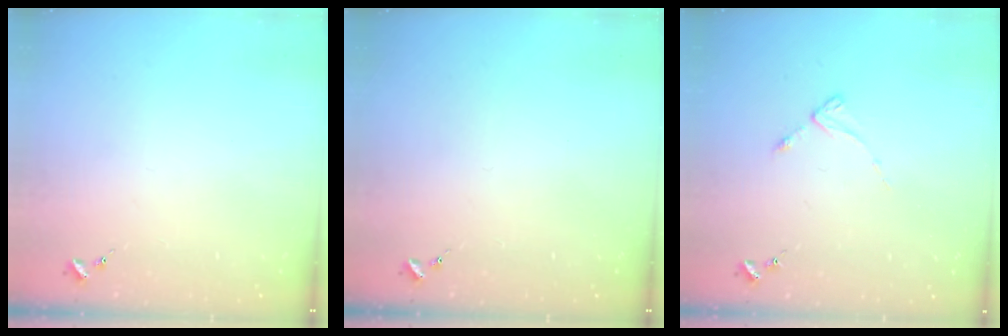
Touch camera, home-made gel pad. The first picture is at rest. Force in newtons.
{"total": 0.0}
{"total": 2.8, "press": 2.8, "slide": 0.3}